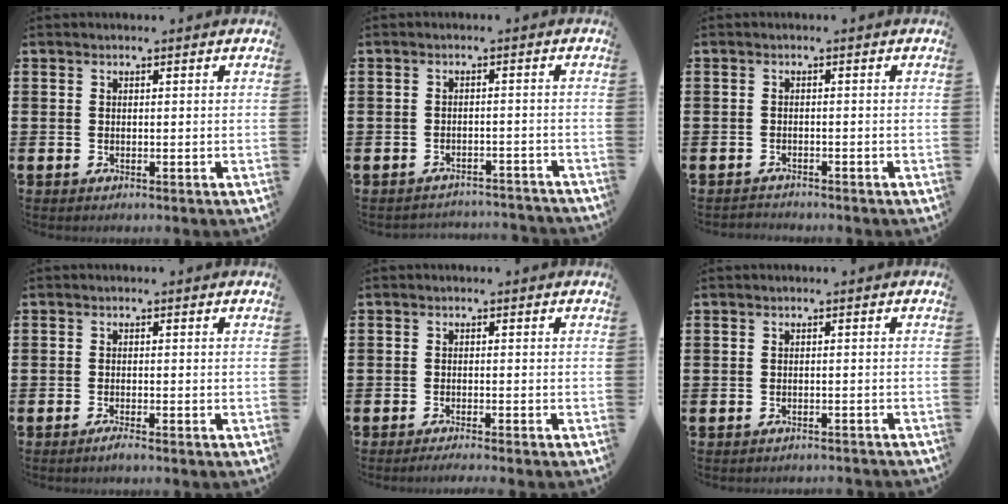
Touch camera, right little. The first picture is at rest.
{"total": 1.9, "force": [-1.9, 0.0, 0.0], "torque": [-0.005, 0.003, -0.042]}
{"total": 1.0, "force": [-1.0, 0.0, -0.1], "torque": [-0.001, 0.001, -0.020]}
{"total": 1.1, "force": [-0.7, 0.1, 0.8], "torque": [-0.014, -0.004, -0.012]}
{"total": 1.0, "force": [-0.8, -0.2, 0.4], "torque": [-0.006, -0.002, -0.016]}
{"total": 0.7, "force": [-0.7, 0.0, 0.0], "torque": [-0.002, -0.001, -0.015]}